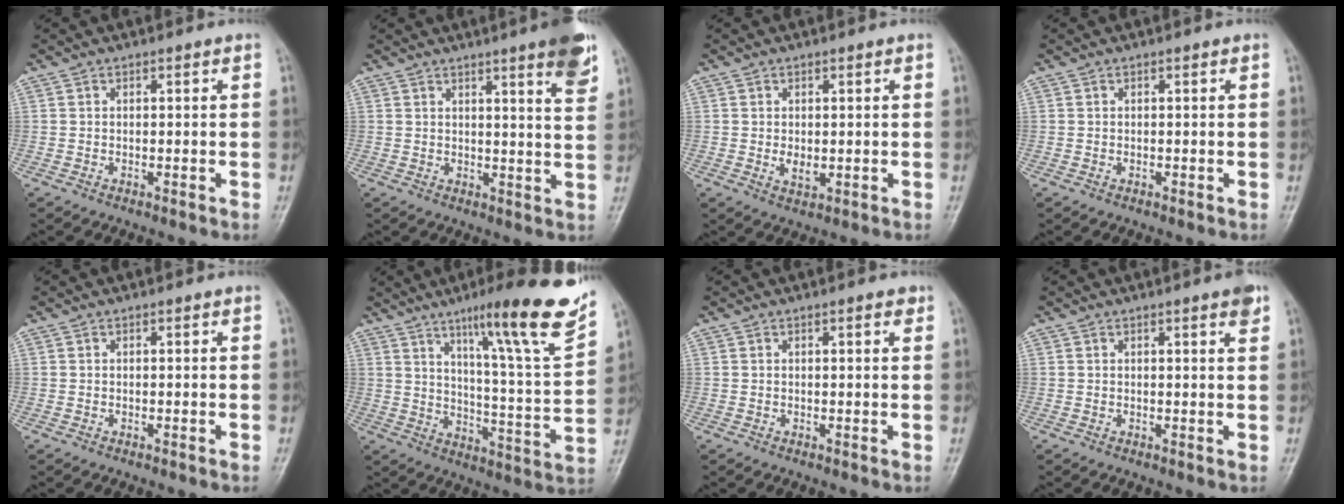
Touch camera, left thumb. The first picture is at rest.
{"total": 7.9, "force": [4.9, 0.6, 6.2], "torque": [-0.071, -0.027, 0.059]}
{"total": 2.4, "force": [0.1, 1.5, 1.9], "torque": [-0.028, -0.007, 0.008]}
{"total": 0.0}
{"total": 0.0}
{"total": 21.4, "force": [13.2, 2.2, 16.8], "torque": [-0.215, -0.057, 0.199]}
{"total": 1.3, "force": [0.8, 0.3, 1.0], "torque": [-0.012, -0.002, 0.008]}
{"total": 2.4, "force": [1.5, 0.2, 1.8], "torque": [-0.023, -0.007, 0.016]}